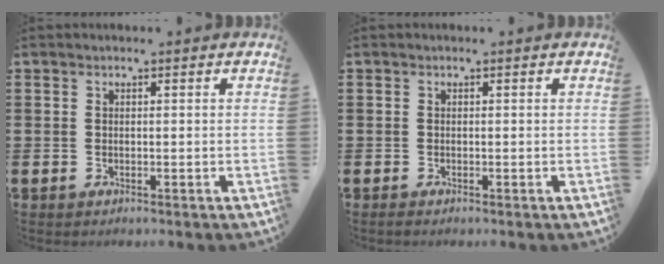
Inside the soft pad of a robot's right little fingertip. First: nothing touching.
{"total": 0.0}